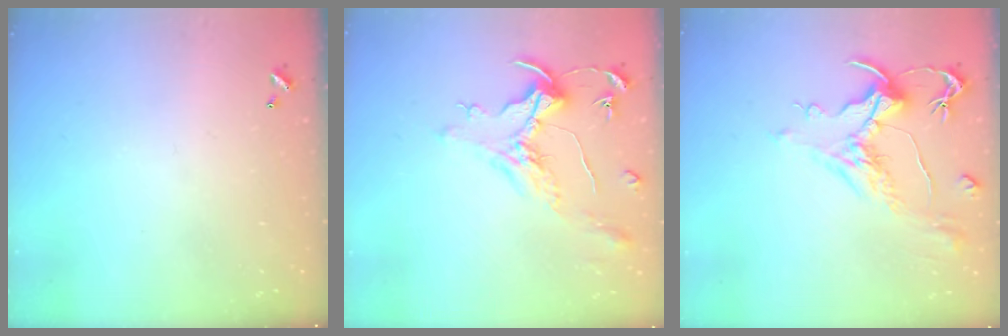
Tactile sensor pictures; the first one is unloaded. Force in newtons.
{"total": 1.6, "press": 1.4, "slide": 0.7}
{"total": 1.6, "press": 0.8, "slide": 1.4}